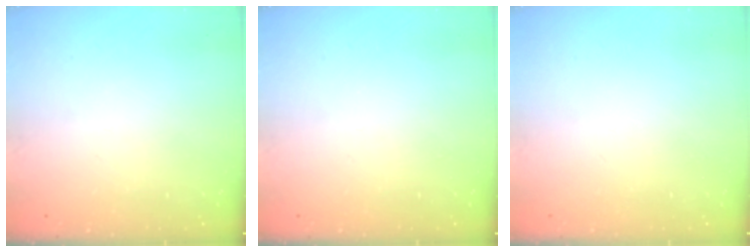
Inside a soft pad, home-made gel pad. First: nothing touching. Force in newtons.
{"total": 0.0}
{"total": 1.6, "press": 1.6, "slide": 0.1}